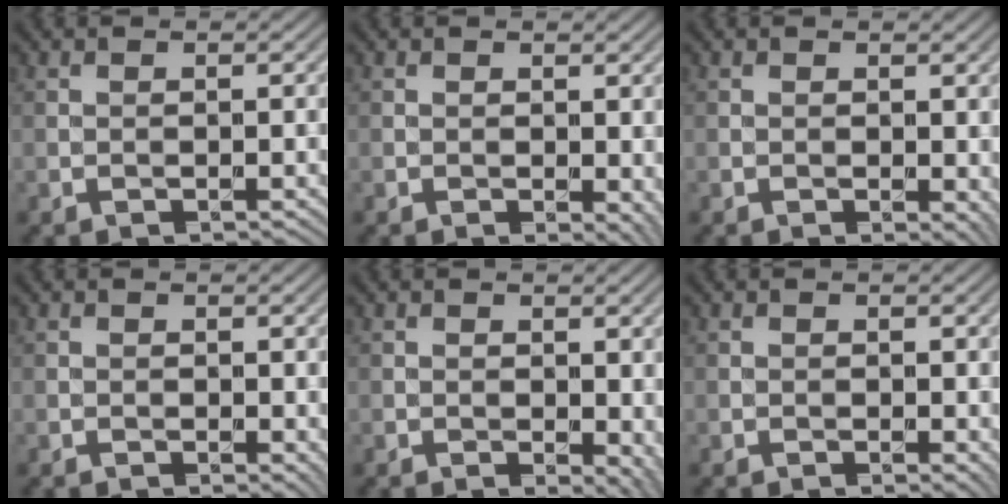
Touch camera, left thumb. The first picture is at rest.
{"total": 2.6, "force": [-0.1, 1.4, 2.2], "torque": [-0.022, -0.006, 0.000]}
{"total": 2.1, "force": [0.0, 1.2, 1.7], "torque": [-0.016, -0.008, 0.002]}
{"total": 1.3, "force": [0.0, 0.8, 1.1], "torque": [-0.010, -0.006, 0.002]}
{"total": 3.8, "force": [-0.2, 2.2, 3.1], "torque": [-0.033, -0.010, 0.000]}
{"total": 1.4, "force": [-0.1, 0.7, 1.2], "torque": [-0.011, -0.007, 0.000]}